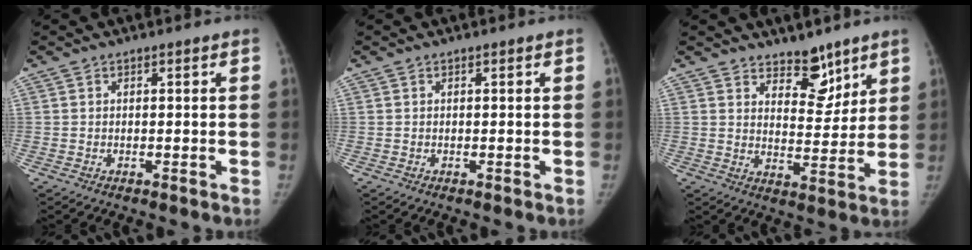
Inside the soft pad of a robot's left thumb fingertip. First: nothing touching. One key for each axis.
{"total": 0.0}
{"total": 8.1, "fx": 6.1, "fy": 4.0, "fz": 3.6, "tx": -0.013, "ty": -0.047, "tz": 0.098}